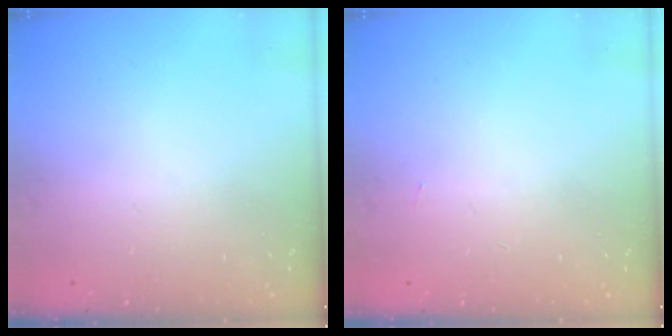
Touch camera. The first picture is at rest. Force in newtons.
{"total": 5.9, "press": 2.2, "slide": 5.5}